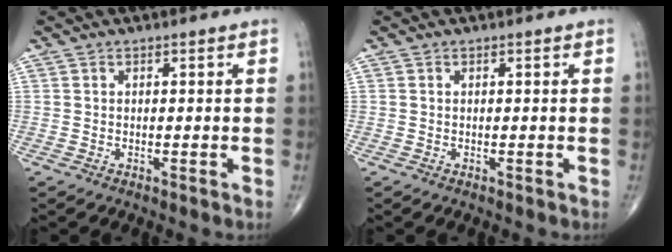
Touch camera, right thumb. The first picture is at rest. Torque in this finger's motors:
{"motor_torque": [0.77, 0.54, 0.08, -0.28, 0.00]}